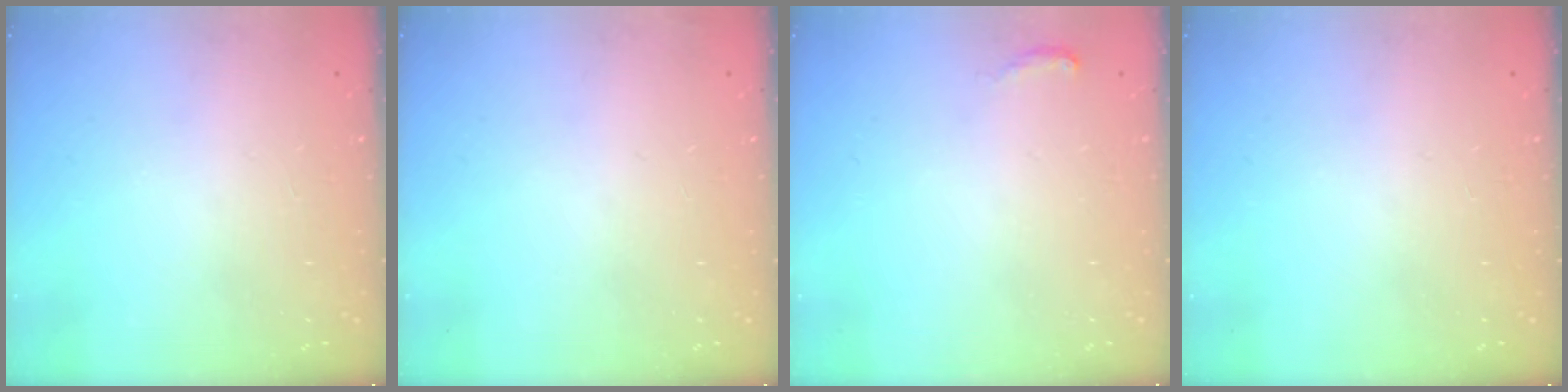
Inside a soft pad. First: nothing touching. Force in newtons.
{"total": 2.2, "press": 2.1, "slide": 0.8}
{"total": 3.6, "press": 3.3, "slide": 1.4}
{"total": 0.0}